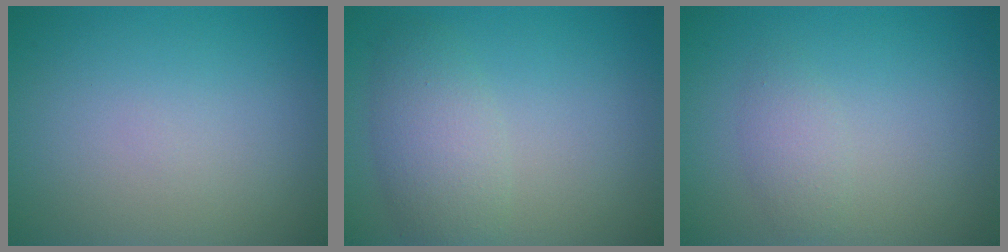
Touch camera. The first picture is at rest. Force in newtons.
{"total": 3.5, "press": 3.5, "slide": 0.1}
{"total": 1.6, "press": 1.6, "slide": 0.1}